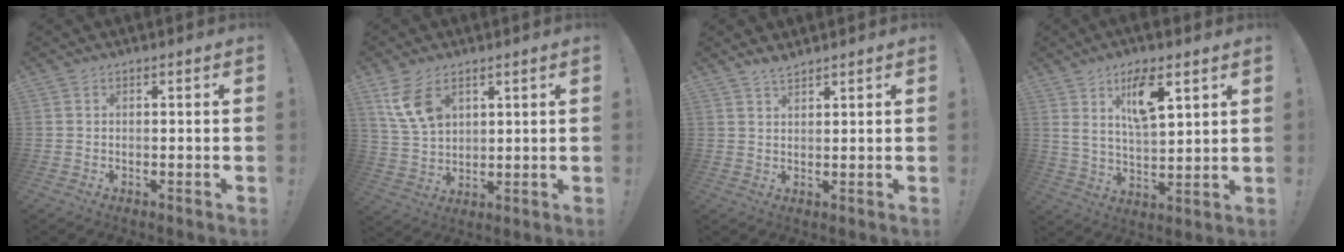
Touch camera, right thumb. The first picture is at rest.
{"total": 10.3, "force": [5.6, 6.0, 6.2], "torque": [-0.113, -0.021, 0.109]}
{"total": 2.7, "force": [2.5, 0.5, 0.9], "torque": [-0.020, -0.013, 0.046]}
{"total": 11.6, "force": [6.5, 4.0, 8.7], "torque": [-0.148, -0.018, 0.110]}